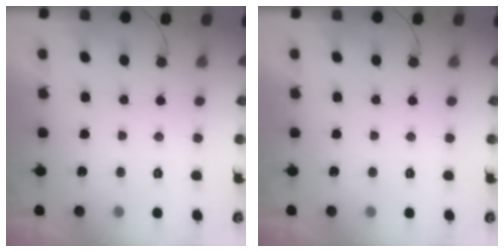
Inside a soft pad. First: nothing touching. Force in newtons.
{"total": 0.0}